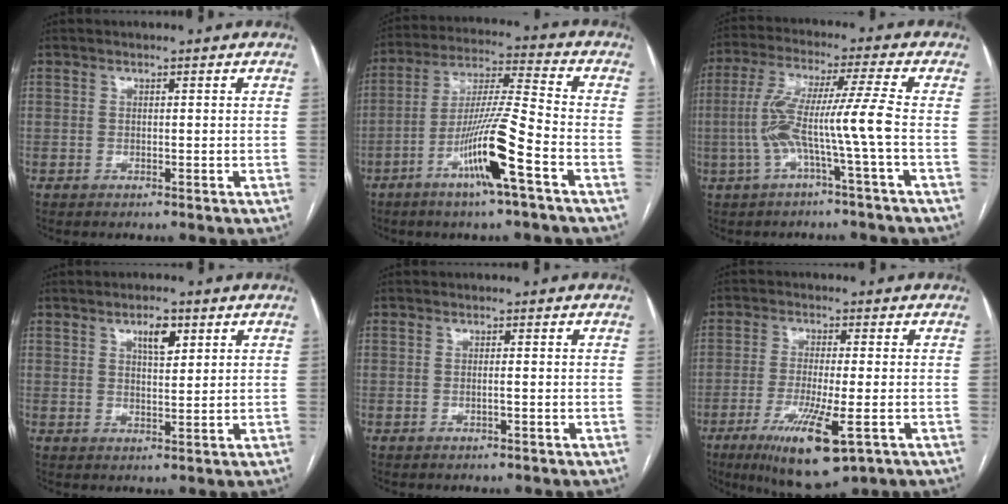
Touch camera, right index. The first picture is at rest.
{"total": 13.0, "force": [-5.9, -0.4, 11.6], "torque": [-0.223, -0.004, -0.112]}
{"total": 9.6, "force": [-2.4, -1.3, 9.2], "torque": [-0.195, 0.024, -0.045]}
{"total": 3.9, "force": [2.0, 1.4, 3.1], "torque": [-0.050, 0.001, 0.034]}
{"total": 1.0, "force": [-0.3, 0.1, 0.9], "torque": [-0.019, 0.000, -0.004]}
{"total": 11.3, "force": [-5.0, 1.7, 9.9], "torque": [-0.182, -0.033, -0.079]}